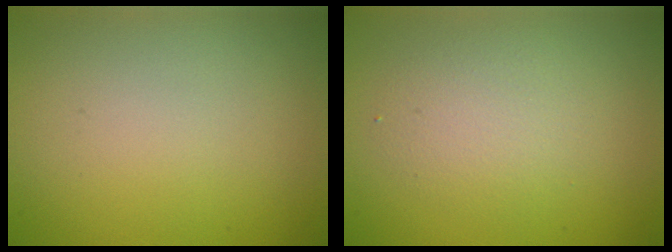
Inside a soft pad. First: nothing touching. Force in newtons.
{"total": 2.6, "press": 2.6, "slide": 0.2}